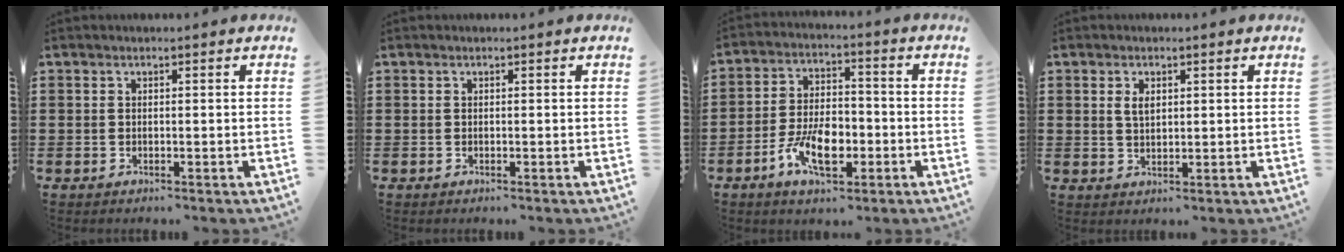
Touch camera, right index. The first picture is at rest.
{"total": 0.0}
{"total": 8.5, "force": [-3.3, 4.5, 6.4], "torque": [-0.139, -0.001, -0.062]}
{"total": 2.2, "force": [0.8, 1.2, 1.7], "torque": [-0.036, 0.005, 0.013]}